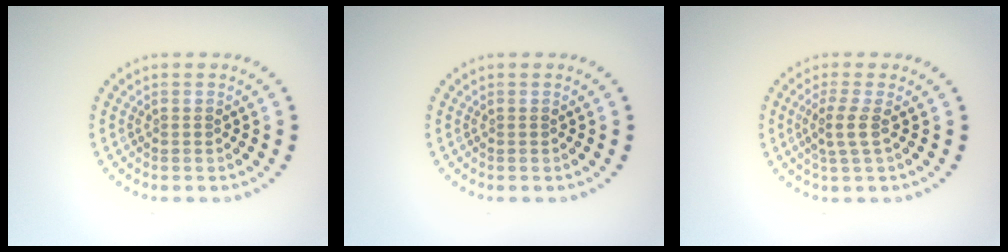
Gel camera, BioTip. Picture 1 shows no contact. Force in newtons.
{"total": 0.0}
{"total": 2.0, "press": 1.6, "slide": 1.2}